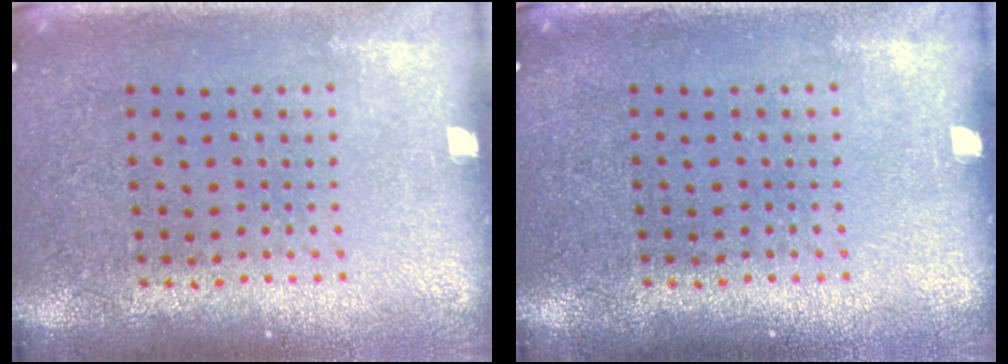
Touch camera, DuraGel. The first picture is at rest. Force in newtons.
{"total": 0.0}